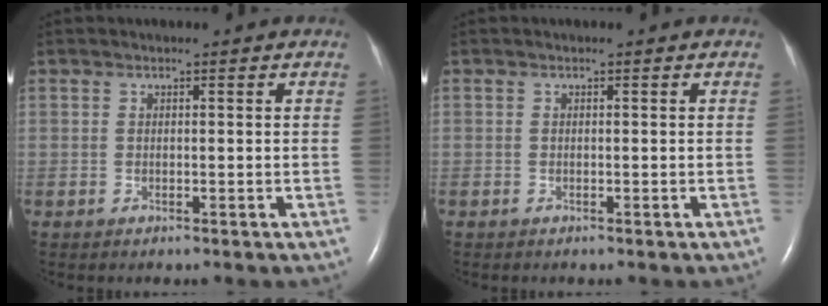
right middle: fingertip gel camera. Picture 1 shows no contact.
{"total": 0.0}